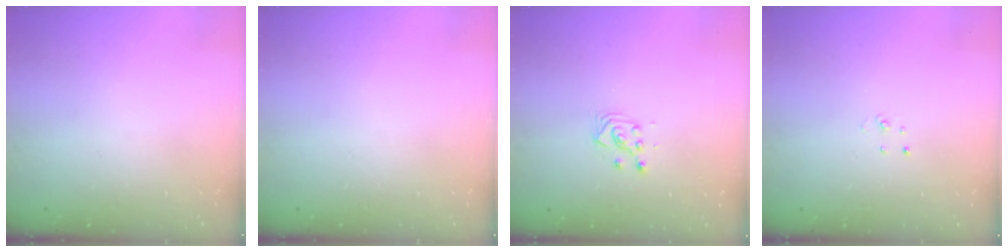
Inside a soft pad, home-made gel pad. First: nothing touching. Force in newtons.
{"total": 0.0}
{"total": 3.4, "press": 3.3, "slide": 1.0}
{"total": 2.7, "press": 2.7, "slide": 0.3}